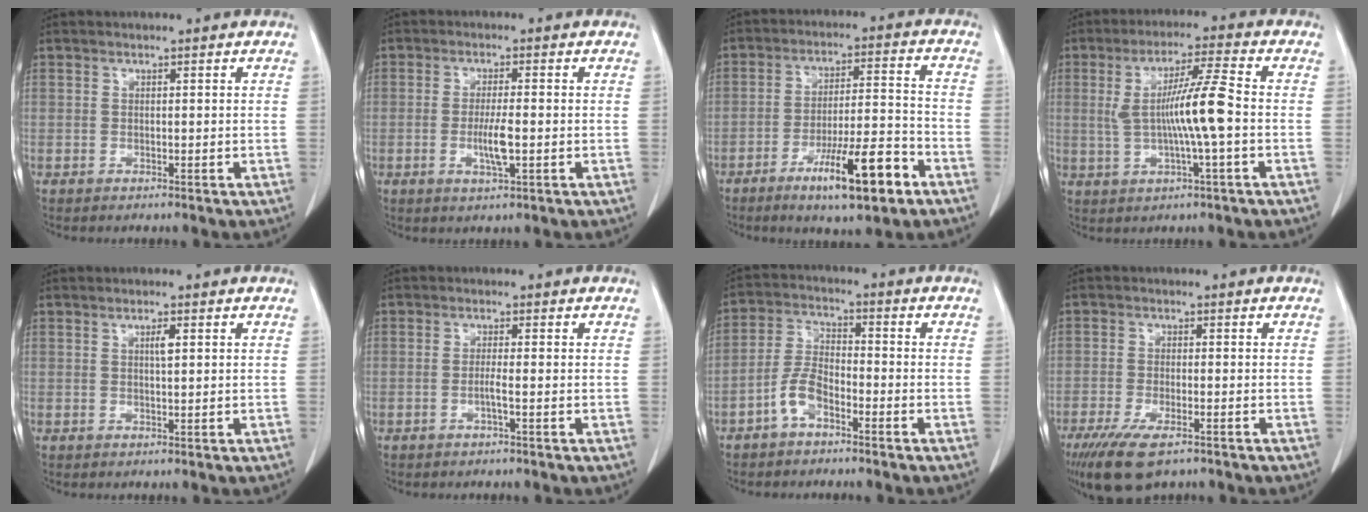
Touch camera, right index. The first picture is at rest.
{"total": 4.2, "force": [-1.0, 0.5, 4.1], "torque": [-0.081, -0.006, -0.016]}
{"total": 13.7, "force": [-7.7, 1.9, 11.2], "torque": [-0.184, -0.001, -0.120]}
{"total": 9.4, "force": [-0.3, -0.3, 9.4], "torque": [-0.174, 0.005, -0.006]}
{"total": 1.5, "force": [0.5, 0.2, 1.4], "torque": [-0.027, 0.001, 0.008]}
{"total": 1.6, "force": [-0.6, -0.2, 1.4], "torque": [-0.026, 0.001, -0.014]}
{"total": 5.7, "force": [-3.3, 2.6, 3.8], "torque": [-0.088, 0.014, -0.067]}
{"total": 9.0, "force": [-6.2, 2.6, 6.1], "torque": [-0.106, -0.020, -0.097]}